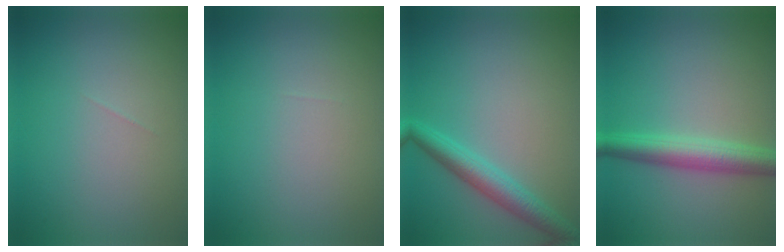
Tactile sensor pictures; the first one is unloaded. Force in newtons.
{"total": 0.0}
{"total": 3.4, "press": 3.4, "slide": 0.1}
{"total": 4.2, "press": 4.2, "slide": 0.0}